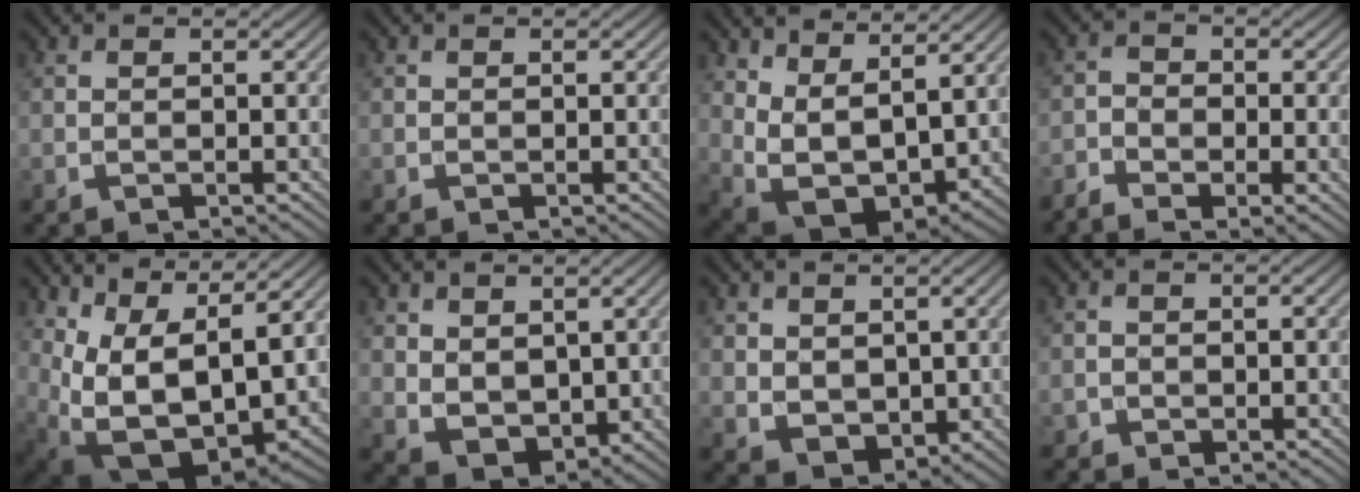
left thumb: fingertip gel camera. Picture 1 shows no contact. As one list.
[{"total": 0.0}, {"total": 11.9, "force": [4.8, 5.7, 9.2], "torque": [-0.200, -0.016, 0.107]}, {"total": 5.3, "force": [-3.3, 2.5, 3.4], "torque": [-0.069, -0.015, -0.061]}, {"total": 16.0, "force": [2.7, 9.7, 12.4], "torque": [-0.223, -0.017, 0.090]}, {"total": 5.5, "force": [2.2, 3.8, 3.4], "torque": [-0.086, -0.016, 0.052]}, {"total": 4.2, "force": [1.5, 3.1, 2.4], "torque": [-0.064, -0.012, 0.038]}, {"total": 0.8, "force": [-0.4, 0.7, 0.1], "torque": [0.000, -0.003, -0.009]}]